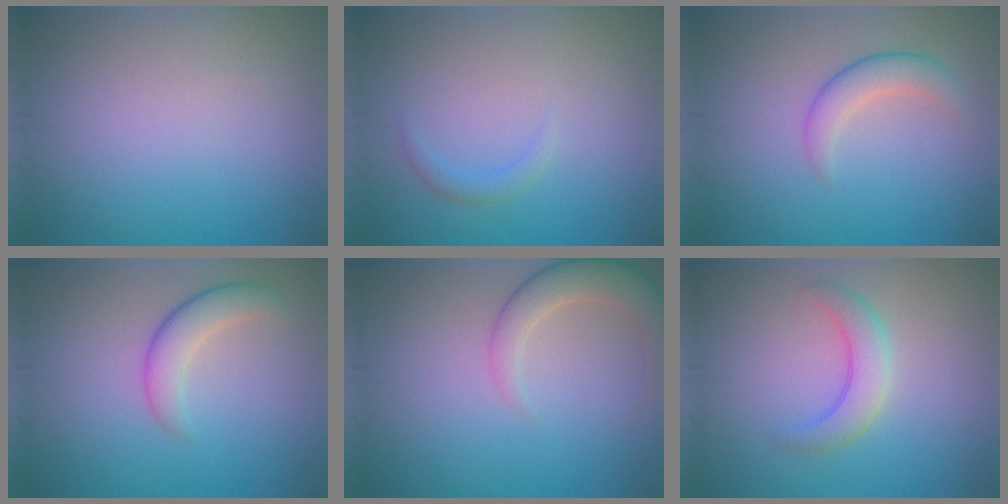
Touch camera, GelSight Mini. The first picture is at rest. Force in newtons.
{"total": 1.1, "press": 1.1, "slide": 0.1}
{"total": 2.6, "press": 2.6, "slide": 0.1}
{"total": 3.0, "press": 3.0, "slide": 0.1}
{"total": 3.7, "press": 3.7, "slide": 0.2}
{"total": 2.9, "press": 2.9, "slide": 0.1}